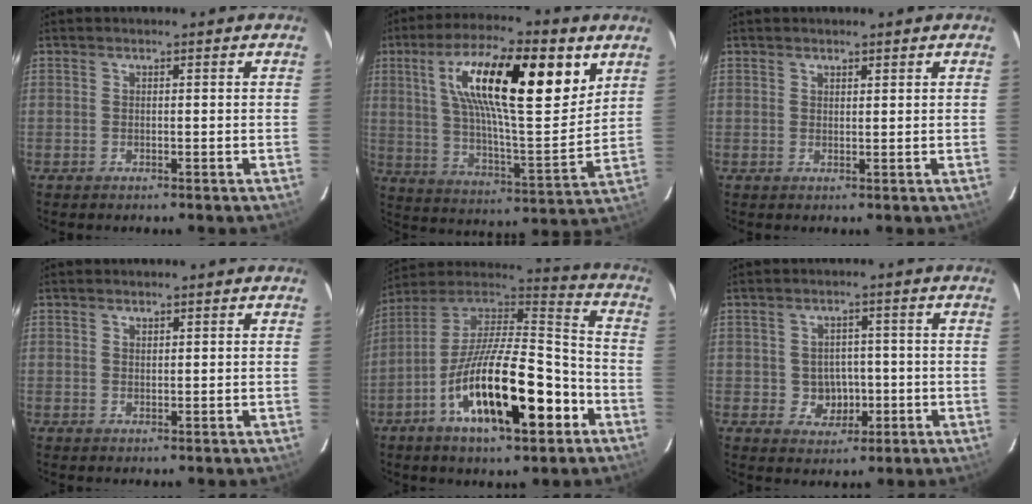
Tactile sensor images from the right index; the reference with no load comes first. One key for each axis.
{"total": 23.6, "fx": 9.9, "fy": 6.6, "fz": 20.4, "tx": -0.339, "ty": 0.019, "tz": 0.163}
{"total": 1.1, "fx": 0.9, "fy": 0.5, "fz": 0.3, "tx": -0.005, "ty": 0.002, "tz": 0.016}
{"total": 0.8, "fx": 0.6, "fy": 0.5, "fz": 0.2, "tx": -0.003, "ty": 0.002, "tz": 0.011}
{"total": 23.4, "fx": -9.9, "fy": 7.7, "fz": 19.7, "tx": -0.342, "ty": -0.019, "tz": -0.169}
{"total": 5.0, "fx": -0.9, "fy": 4.7, "fz": 1.6, "tx": -0.037, "ty": 0.012, "tz": 0.004}